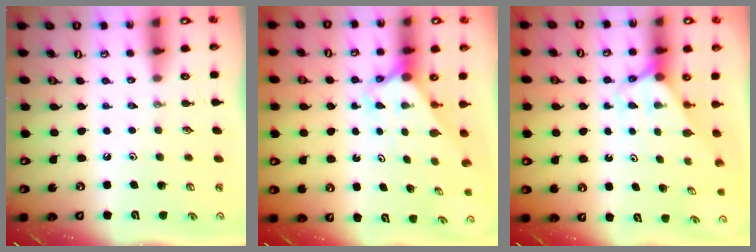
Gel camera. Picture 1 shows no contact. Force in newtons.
{"total": 2.7, "press": 2.7, "slide": 0.1}
{"total": 2.7, "press": 2.7, "slide": 0.2}